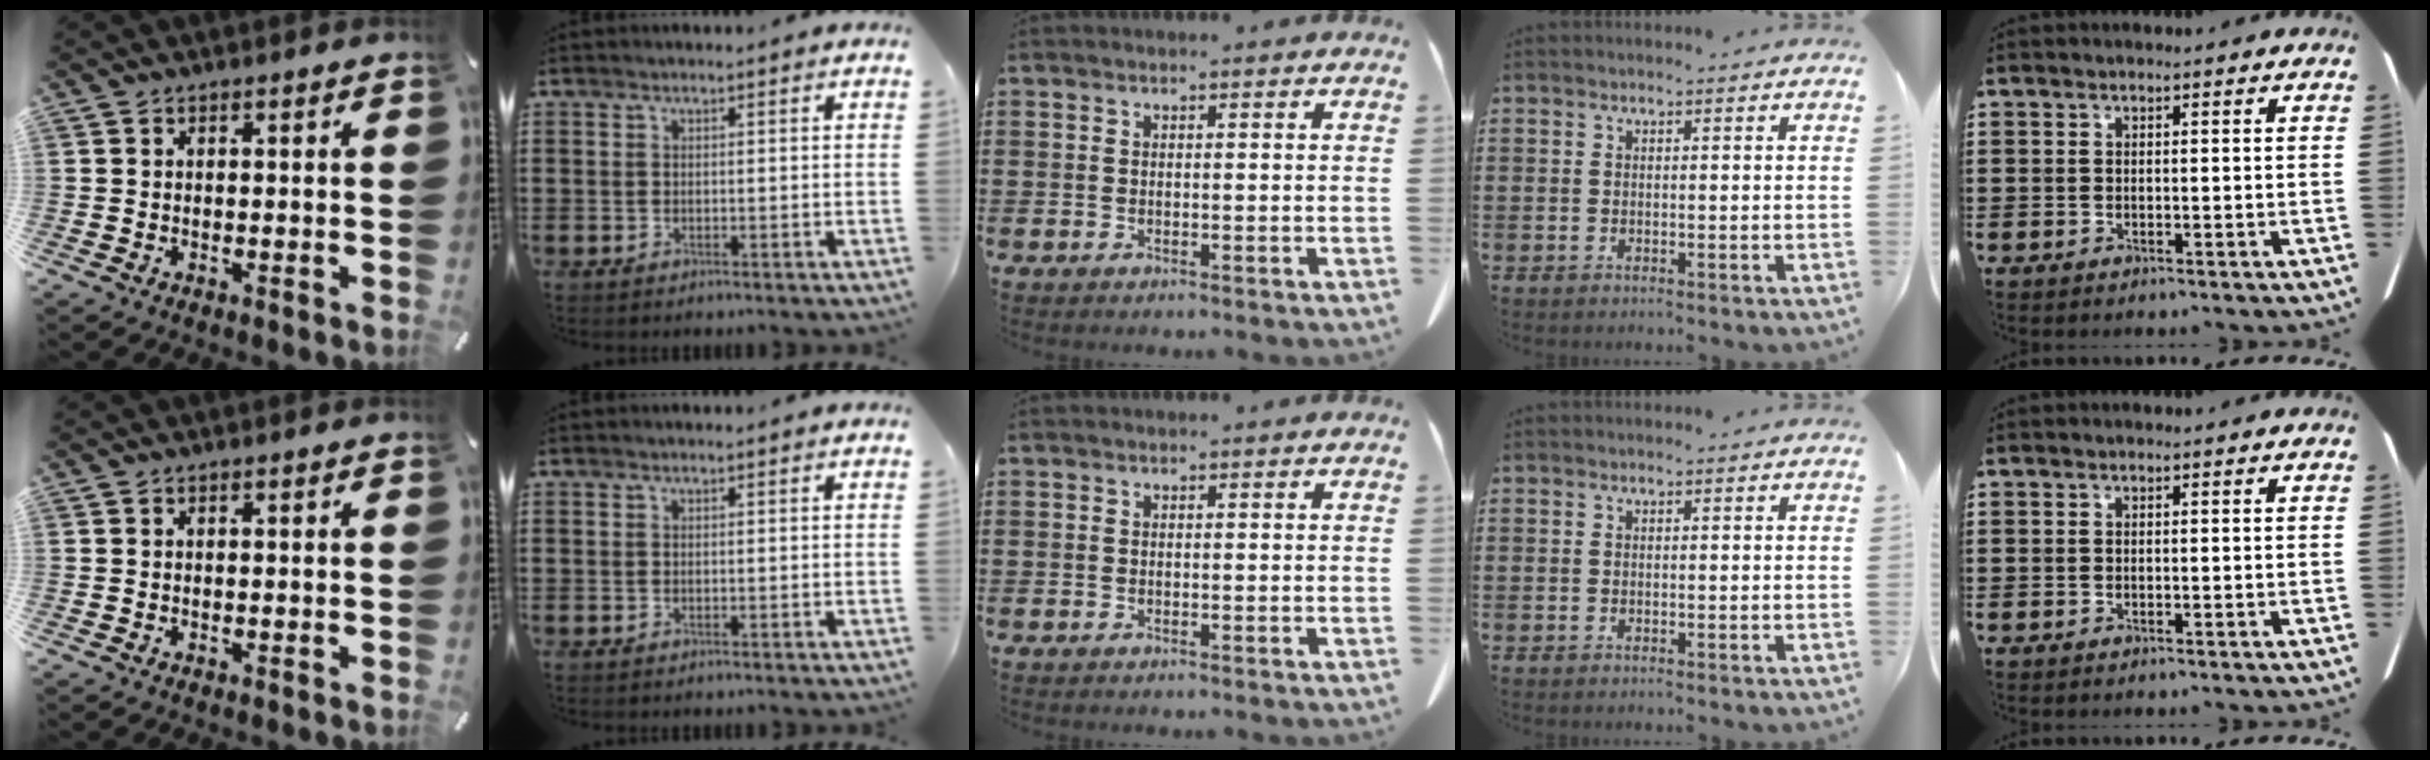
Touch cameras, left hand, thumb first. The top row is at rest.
{}